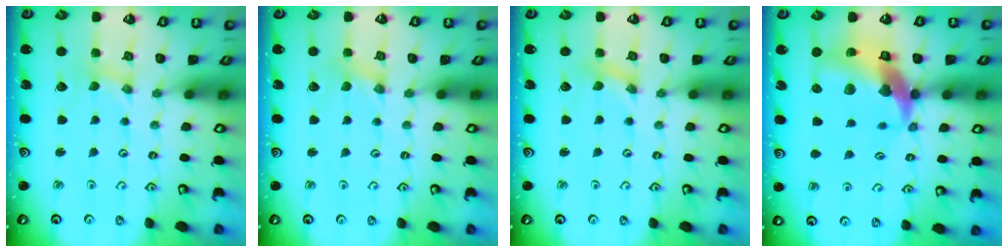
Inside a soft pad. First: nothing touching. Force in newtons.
{"total": 0.0}
{"total": 0.0}
{"total": 17.4, "press": 17.2, "slide": 2.4}